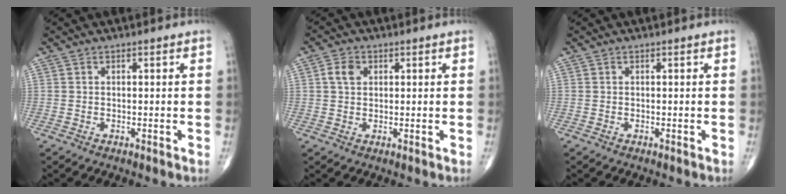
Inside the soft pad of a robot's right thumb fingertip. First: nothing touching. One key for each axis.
{"total": 3.3, "fx": 1.0, "fy": 2.4, "fz": 2.0, "tx": -0.034, "ty": 0.003, "tz": 0.016}
{"total": 0.0}